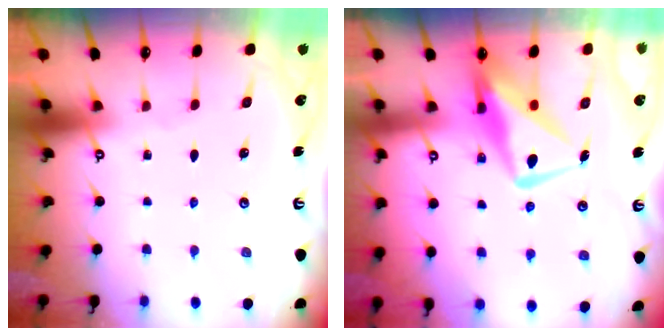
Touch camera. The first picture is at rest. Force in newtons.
{"total": 14.0, "press": 13.9, "slide": 1.4}